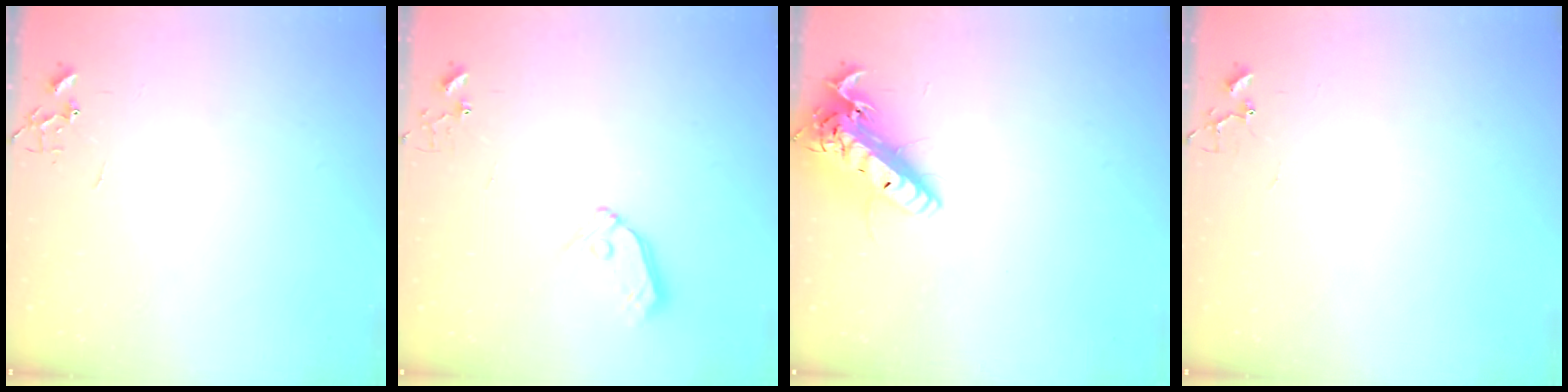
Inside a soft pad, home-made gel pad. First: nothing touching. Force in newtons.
{"total": 8.4, "press": 8.4, "slide": 0.8}
{"total": 17.4, "press": 16.9, "slide": 4.1}
{"total": 3.8, "press": 3.7, "slide": 0.3}